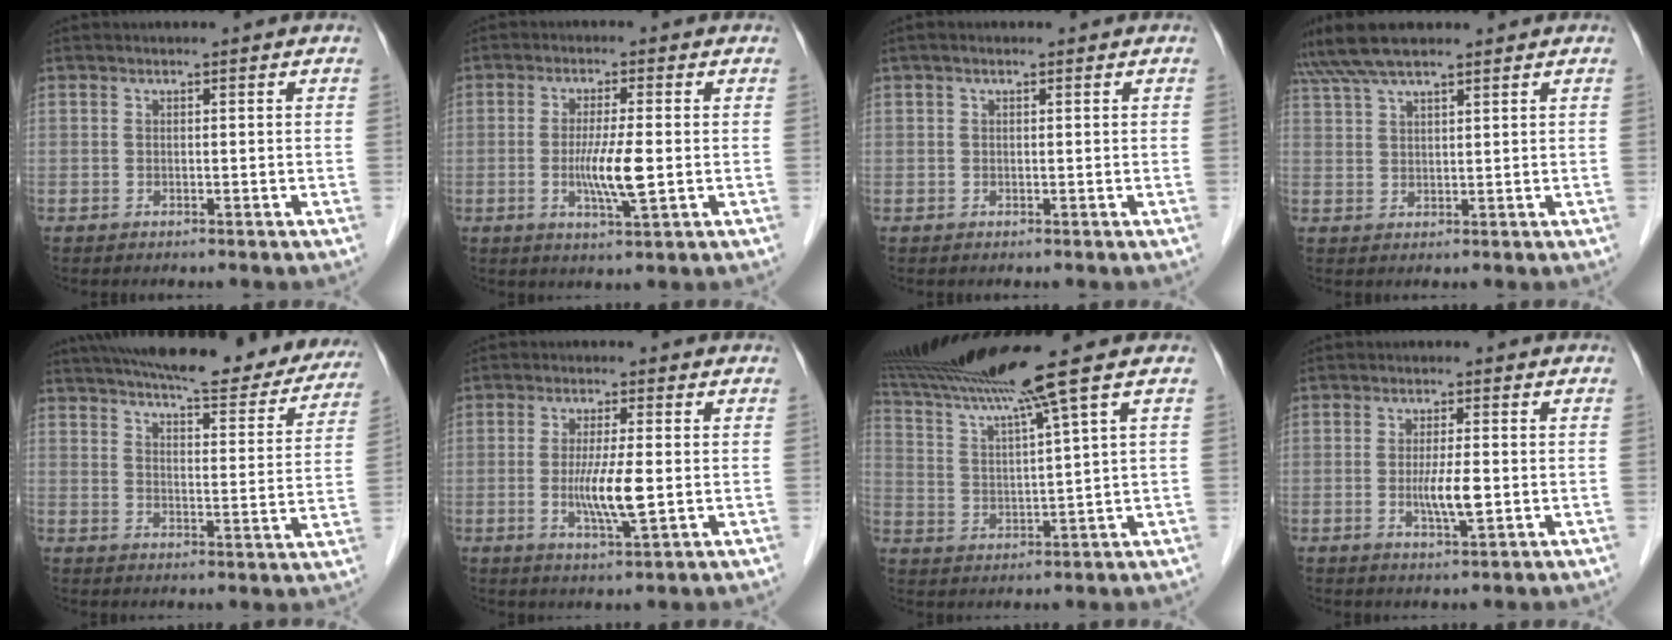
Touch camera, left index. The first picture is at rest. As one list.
[{"total": 6.0, "force": [-0.9, 0.1, 5.9], "torque": [-0.114, -0.017, -0.017]}, {"total": 1.3, "force": [0.7, 0.4, 1.0], "torque": [-0.022, 0.017, 0.011]}, {"total": 7.1, "force": [5.9, 1.1, 3.8], "torque": [-0.073, 0.036, 0.110]}, {"total": 25.5, "force": [22.0, 5.2, 11.8], "torque": [-0.177, -0.018, 0.271]}, {"total": 6.2, "force": [-0.7, 0.2, 6.2], "torque": [-0.120, -0.019, -0.015]}, {"total": 13.7, "force": [10.6, -2.9, 8.2], "torque": [-0.144, -0.003, 0.179]}, {"total": 4.2, "force": [-0.7, 0.4, 4.2], "torque": [-0.079, -0.011, -0.012]}]